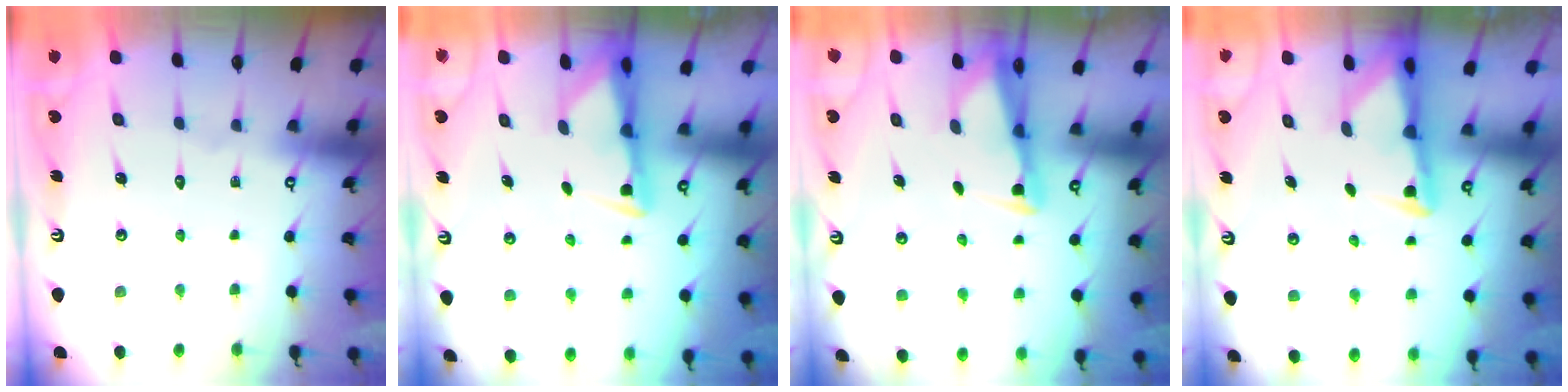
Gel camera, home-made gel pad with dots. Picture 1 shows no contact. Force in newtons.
{"total": 3.0, "press": 2.9, "slide": 0.6}
{"total": 2.6, "press": 2.5, "slide": 0.6}
{"total": 2.8, "press": 2.7, "slide": 0.7}